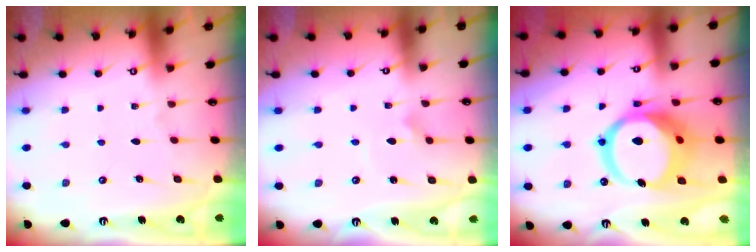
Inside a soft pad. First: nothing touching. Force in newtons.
{"total": 2.7, "press": 2.7, "slide": 0.2}
{"total": 17.2, "press": 17.0, "slide": 2.4}